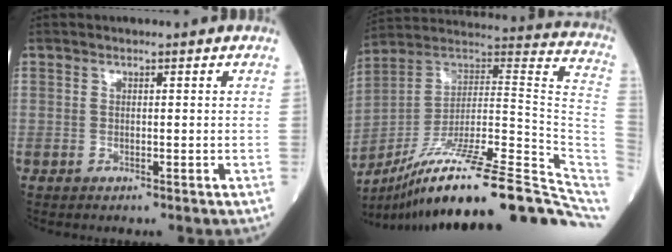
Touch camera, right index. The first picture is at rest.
{"total": 31.1, "force": [-21.9, 4.4, 21.5], "torque": [-0.233, 0.020, -0.337]}